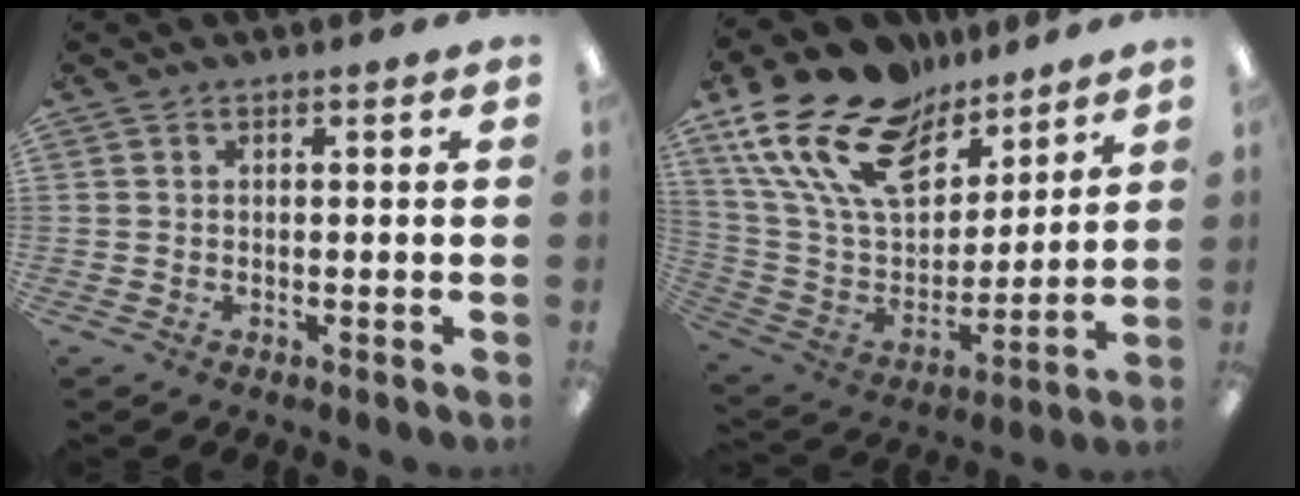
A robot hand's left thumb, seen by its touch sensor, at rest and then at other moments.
{"total": 22.0, "force": [14.6, 11.9, 11.3], "torque": [-0.243, -0.099, 0.262]}